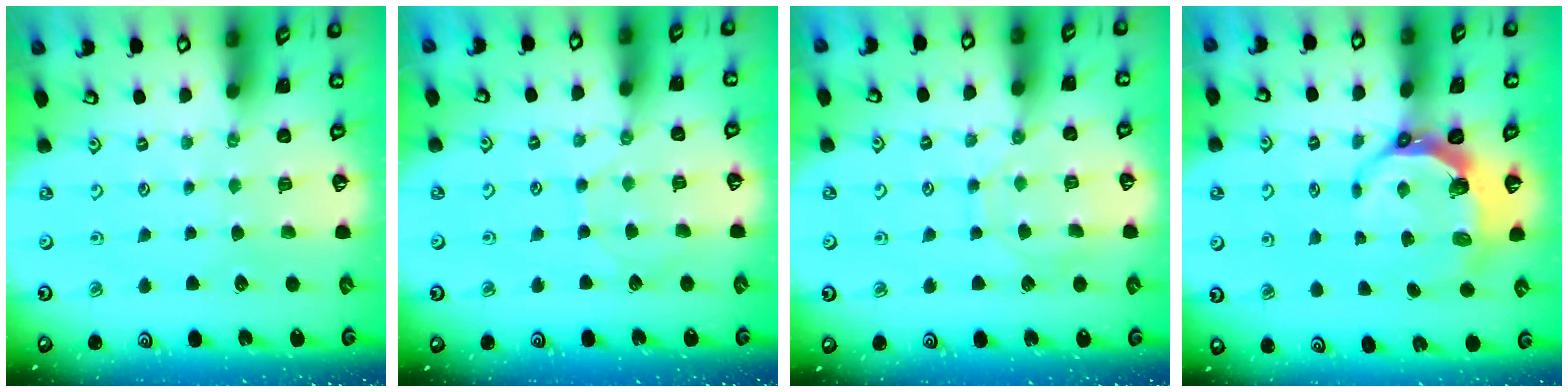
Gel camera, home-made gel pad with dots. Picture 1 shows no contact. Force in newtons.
{"total": 4.9, "press": 4.9, "slide": 0.3}
{"total": 9.4, "press": 9.4, "slide": 0.7}
{"total": 7.0, "press": 5.5, "slide": 4.3}